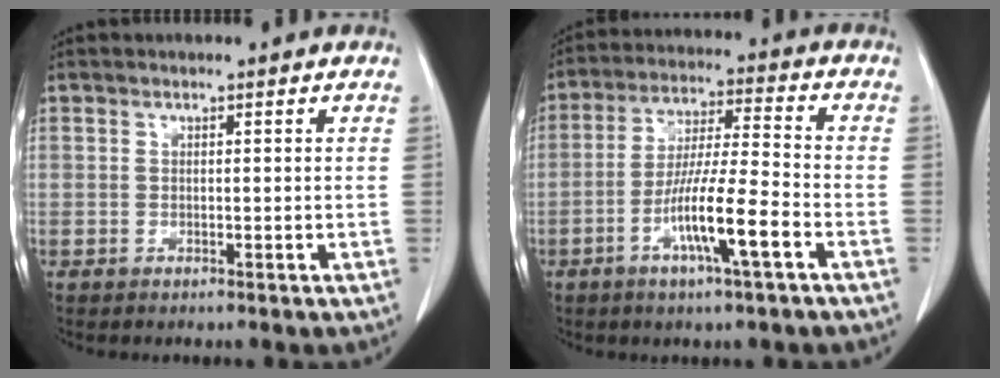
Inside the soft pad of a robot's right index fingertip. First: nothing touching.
{"total": 11.1, "force": [-4.6, 0.2, 10.1], "torque": [-0.189, -0.006, -0.086]}